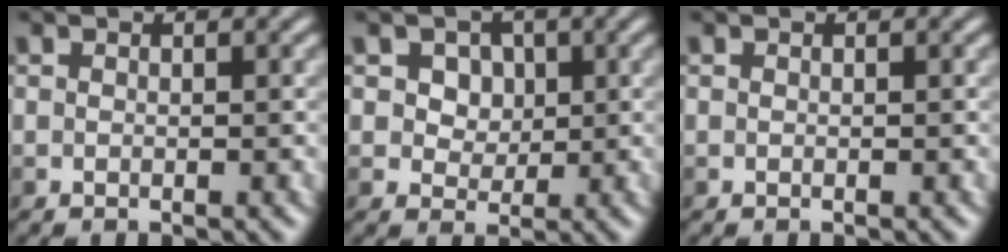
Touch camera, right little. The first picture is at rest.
{"total": 2.5, "force": [0.1, 2.1, 1.2], "torque": [-0.021, -0.012, 0.001]}
{"total": 0.0}